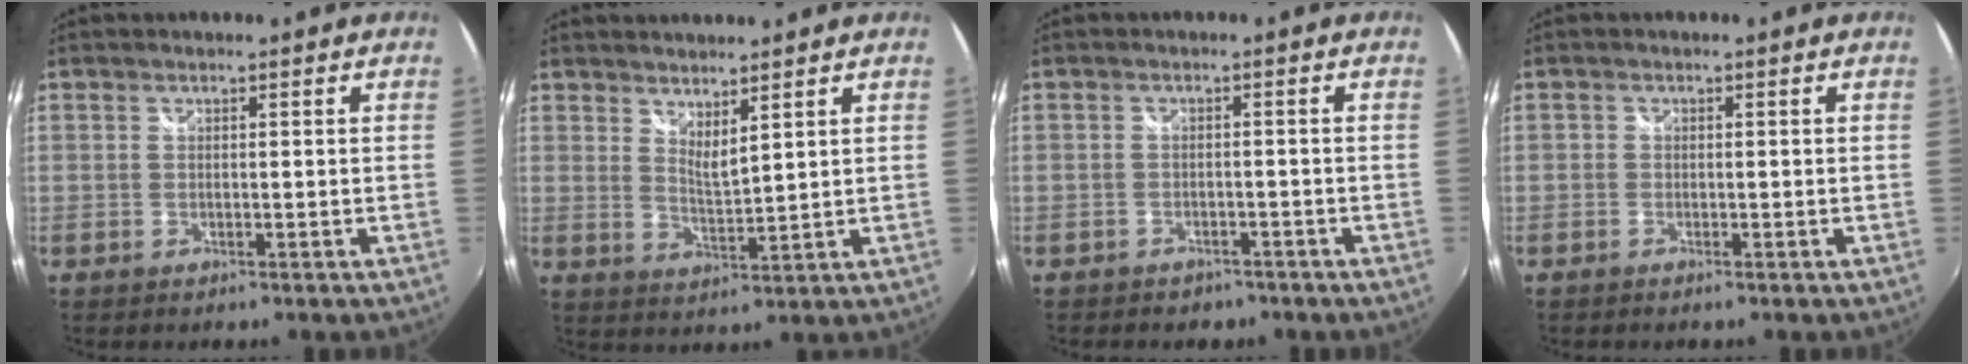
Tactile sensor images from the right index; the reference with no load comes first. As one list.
[{"total": 4.4, "force": [3.6, 0.7, 2.4], "torque": [-0.038, -0.008, 0.060]}, {"total": 4.2, "force": [-3.3, 2.5, 1.0], "torque": [-0.026, -0.003, -0.045]}, {"total": 1.1, "force": [-0.8, 0.7, 0.2], "torque": [-0.007, -0.003, -0.019]}]